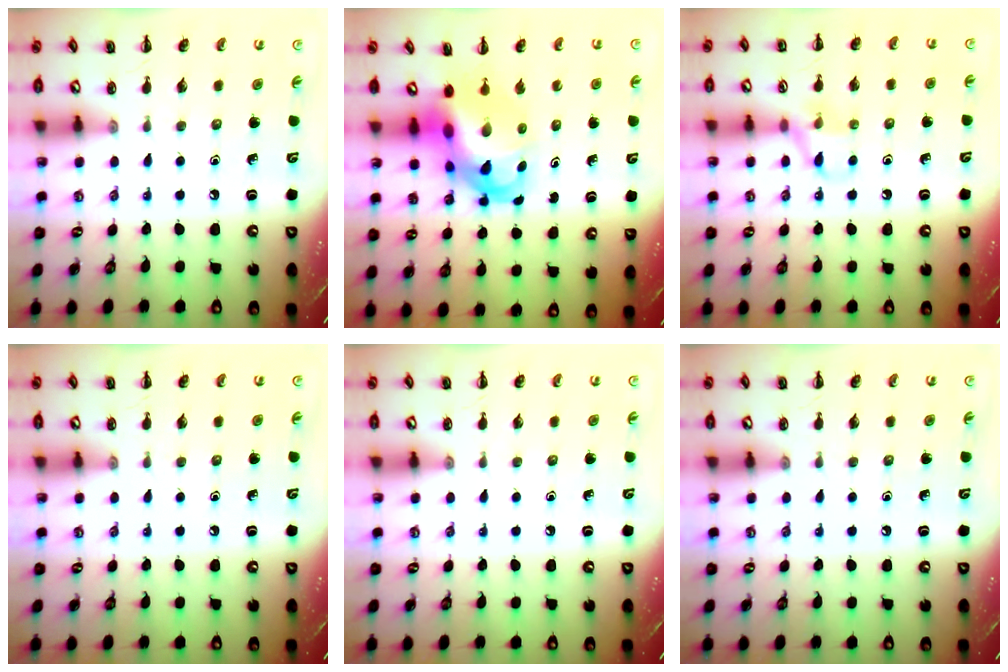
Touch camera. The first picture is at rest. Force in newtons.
{"total": 9.9, "press": 9.6, "slide": 2.7}
{"total": 8.2, "press": 8.1, "slide": 1.7}
{"total": 0.0}
{"total": 0.0}
{"total": 0.0}